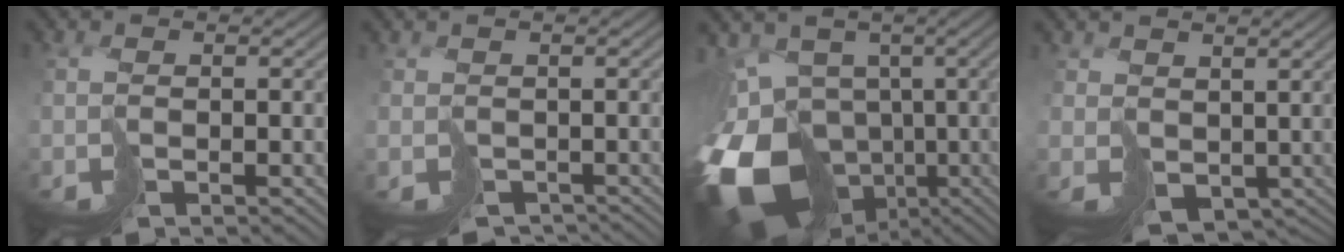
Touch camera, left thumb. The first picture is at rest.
{"total": 2.4, "force": [-1.8, 1.5, 0.1], "torque": [0.008, -0.014, -0.021]}
{"total": 17.2, "force": [-5.9, 12.9, 9.8], "torque": [-0.240, -0.039, -0.075]}
{"total": 4.0, "force": [1.2, 3.2, 2.0], "torque": [-0.054, -0.020, 0.036]}